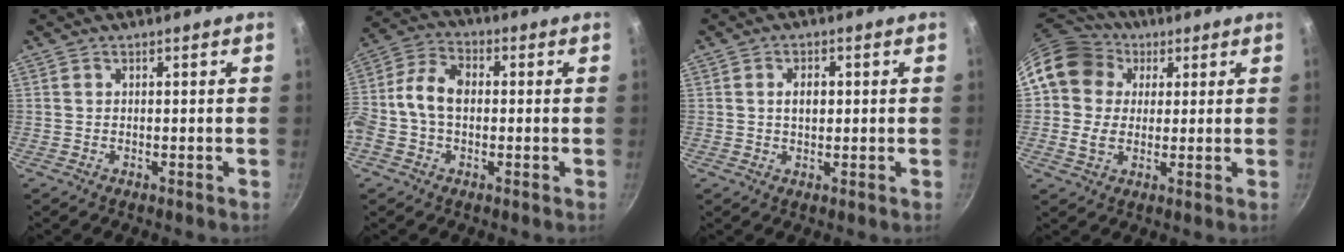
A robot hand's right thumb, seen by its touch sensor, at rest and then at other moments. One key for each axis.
{"total": 9.4, "fx": -0.3, "fy": 6.5, "fz": 6.9, "tx": -0.122, "ty": 0.031, "tz": -0.025}
{"total": 3.2, "fx": 0.4, "fy": 2.2, "fz": 2.4, "tx": -0.028, "ty": 0.003, "tz": 0.005}
{"total": 13.6, "fx": 4.4, "fy": 11.3, "fz": 6.1, "tx": -0.097, "ty": 0.012, "tz": 0.063}